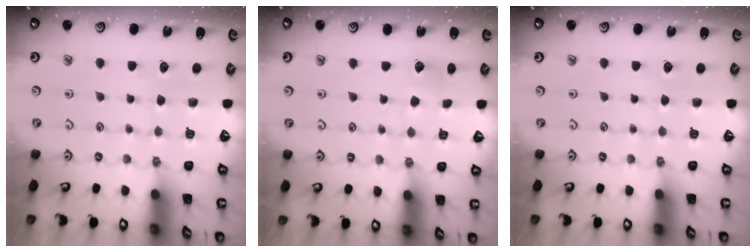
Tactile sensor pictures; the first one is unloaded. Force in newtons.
{"total": 4.4, "press": 4.4, "slide": 0.6}
{"total": 0.0}